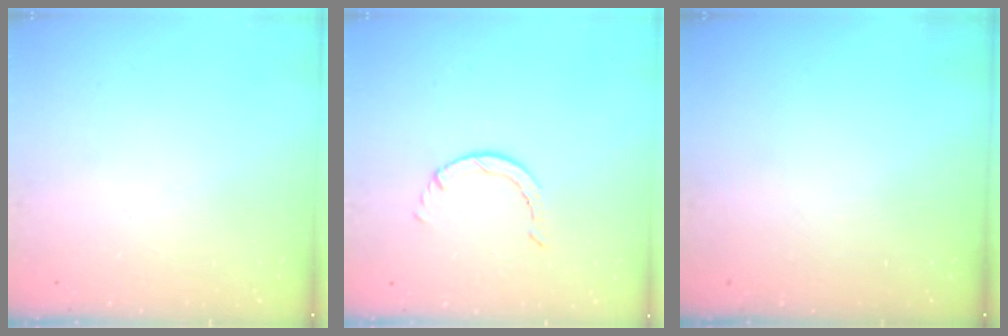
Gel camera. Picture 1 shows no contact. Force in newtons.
{"total": 0.6, "press": 0.6, "slide": 0.1}
{"total": 0.0}